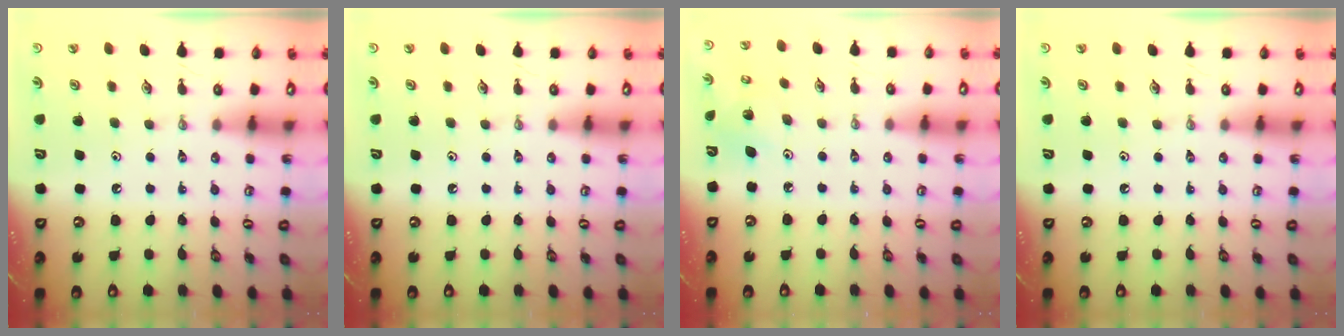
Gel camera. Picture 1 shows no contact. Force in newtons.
{"total": 0.0}
{"total": 2.9, "press": 2.9, "slide": 0.2}
{"total": 0.0}